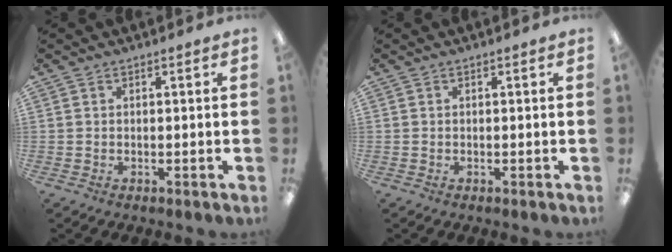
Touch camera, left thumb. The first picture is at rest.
{"total": 0.0}